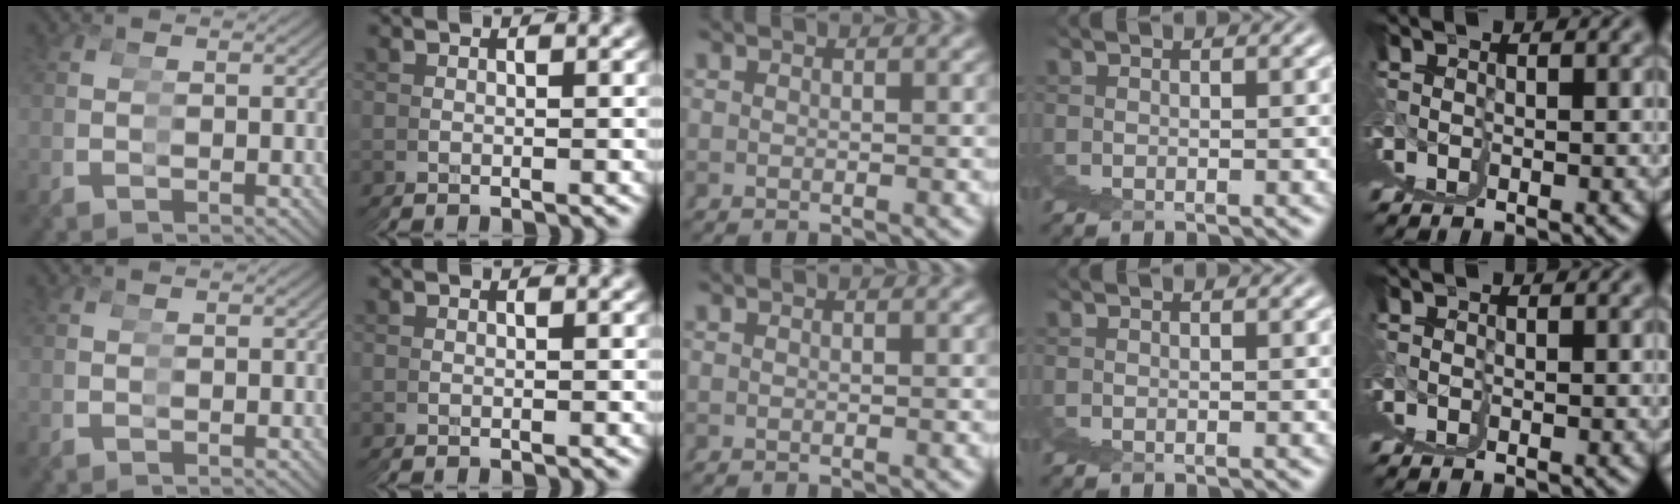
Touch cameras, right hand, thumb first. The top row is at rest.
{}